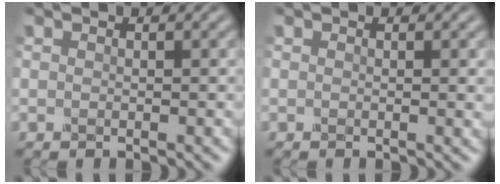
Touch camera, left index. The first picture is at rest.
{"total": 0.9, "force": [-0.2, 0.3, 0.8], "torque": [-0.013, -0.001, -0.002]}